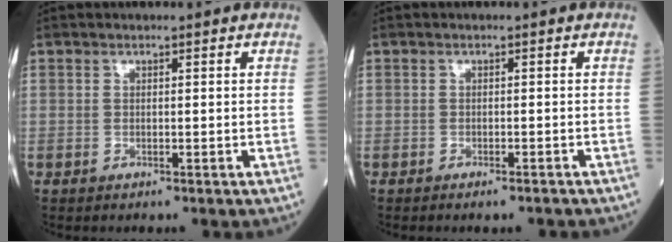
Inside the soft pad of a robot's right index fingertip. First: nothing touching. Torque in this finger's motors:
{"motor_torque": [-0.24, -0.07, 0.08, -0.01]}